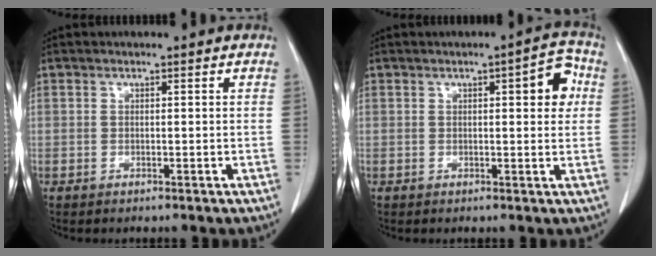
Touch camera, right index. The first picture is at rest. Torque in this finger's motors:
{"motor_torque": [0.38, 0.01, 0.10, 0.02]}